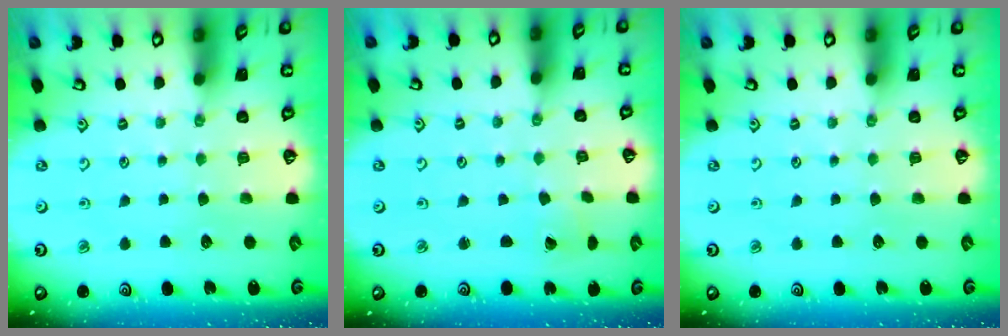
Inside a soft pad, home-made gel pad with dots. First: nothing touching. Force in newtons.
{"total": 1.4, "press": 1.4, "slide": 0.1}
{"total": 0.0}